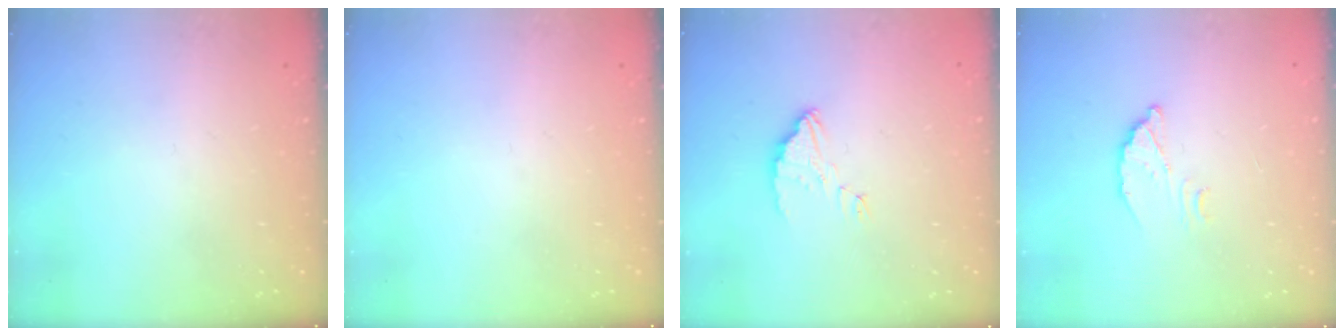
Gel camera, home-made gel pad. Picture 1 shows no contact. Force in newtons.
{"total": 0.0}
{"total": 3.1, "press": 3.1, "slide": 0.1}
{"total": 4.0, "press": 4.0, "slide": 0.2}